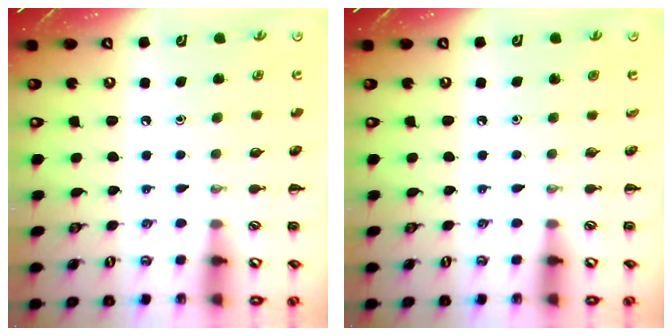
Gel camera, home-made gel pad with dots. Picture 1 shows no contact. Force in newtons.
{"total": 0.0}